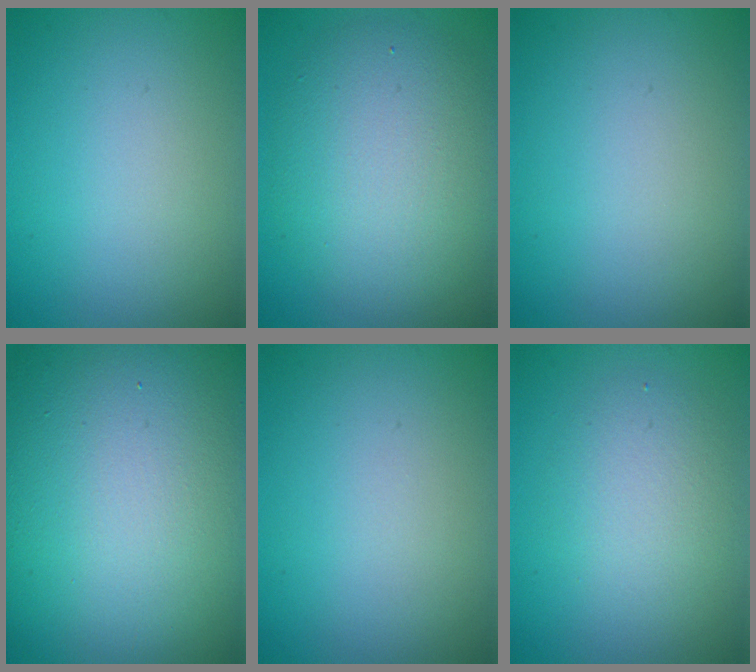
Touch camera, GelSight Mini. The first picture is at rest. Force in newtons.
{"total": 6.9, "press": 6.9, "slide": 0.5}
{"total": 0.0}
{"total": 23.4, "press": 23.3, "slide": 1.2}
{"total": 0.0}
{"total": 3.3, "press": 3.3, "slide": 0.2}